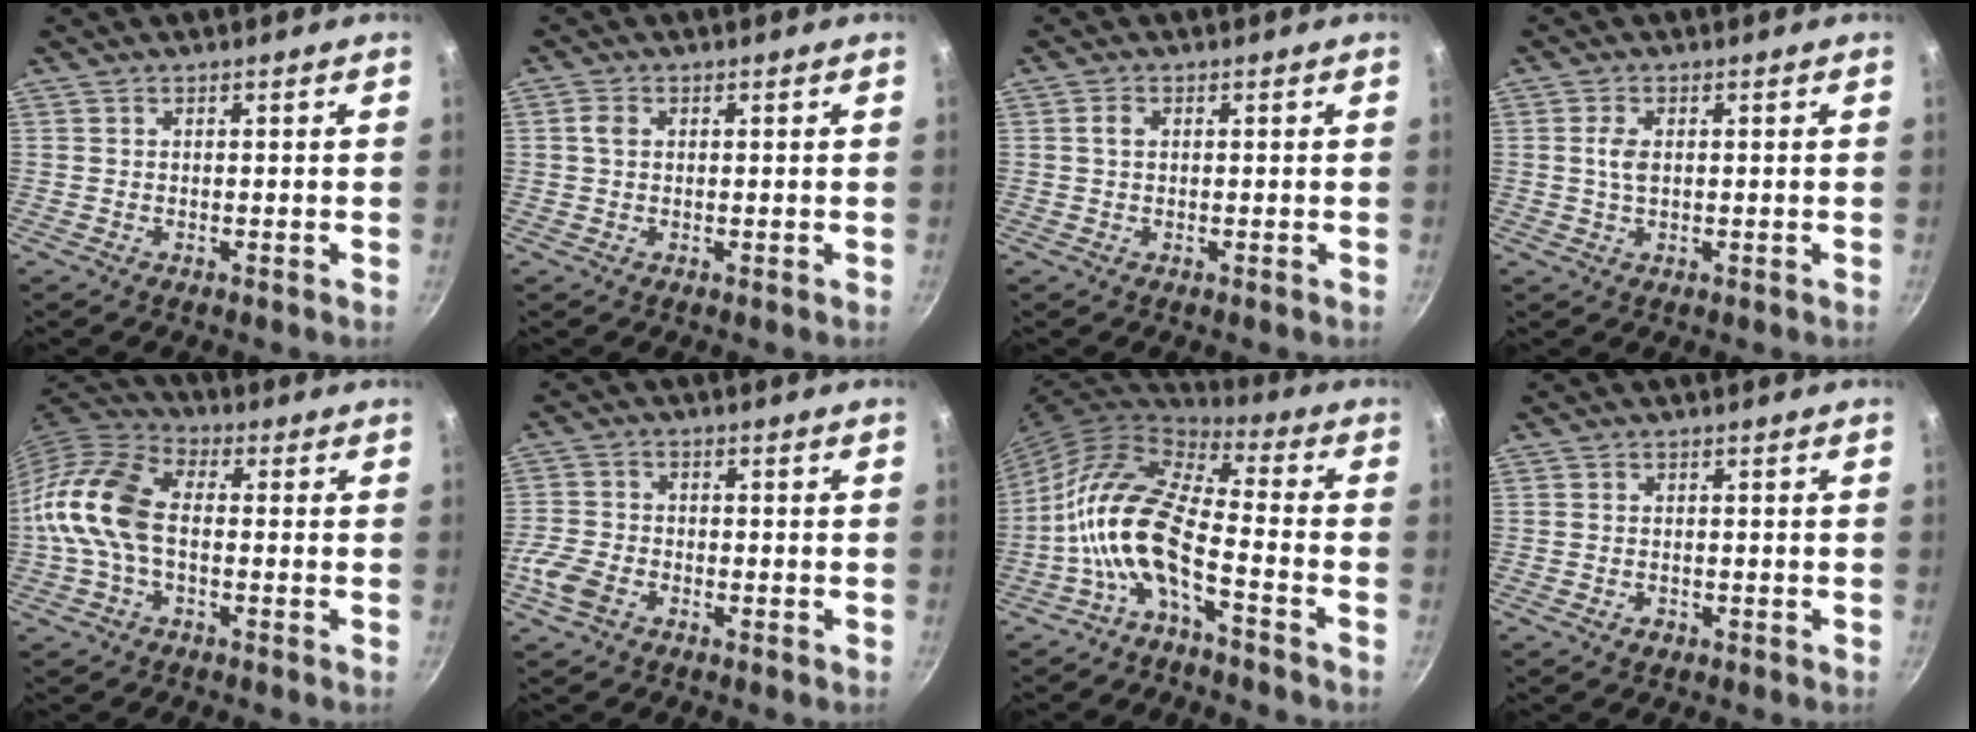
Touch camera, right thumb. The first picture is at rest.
{"total": 1.8, "force": [0.4, 1.3, 1.2], "torque": [-0.019, 0.002, 0.006]}
{"total": 1.7, "force": [0.4, 1.2, 1.2], "torque": [-0.021, 0.004, 0.006]}
{"total": 3.0, "force": [0.4, 1.7, 2.5], "torque": [-0.049, 0.002, 0.008]}
{"total": 12.7, "force": [-1.2, 7.8, 10.0], "torque": [-0.190, 0.040, -0.042]}
{"total": 6.2, "force": [-3.0, 4.0, 3.7], "torque": [-0.078, 0.019, -0.064]}
{"total": 14.1, "force": [-5.1, 5.5, 11.9], "torque": [-0.233, 0.055, -0.112]}
{"total": 1.5, "force": [-0.8, 1.1, 0.7], "torque": [-0.011, 0.004, -0.007]}